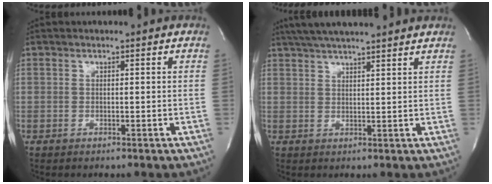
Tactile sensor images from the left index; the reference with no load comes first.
{"total": 12.0, "force": [10.4, 0.7, 5.9], "torque": [-0.103, 0.035, 0.150]}